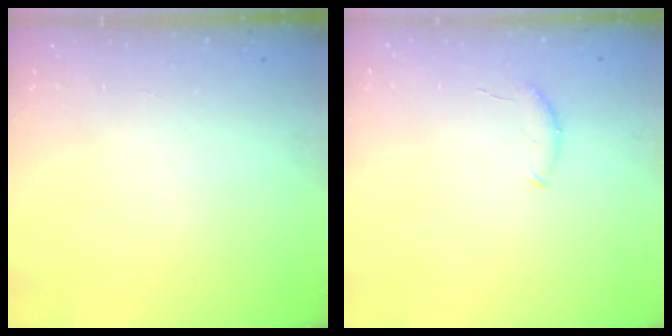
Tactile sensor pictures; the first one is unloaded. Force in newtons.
{"total": 5.3, "press": 5.2, "slide": 0.6}